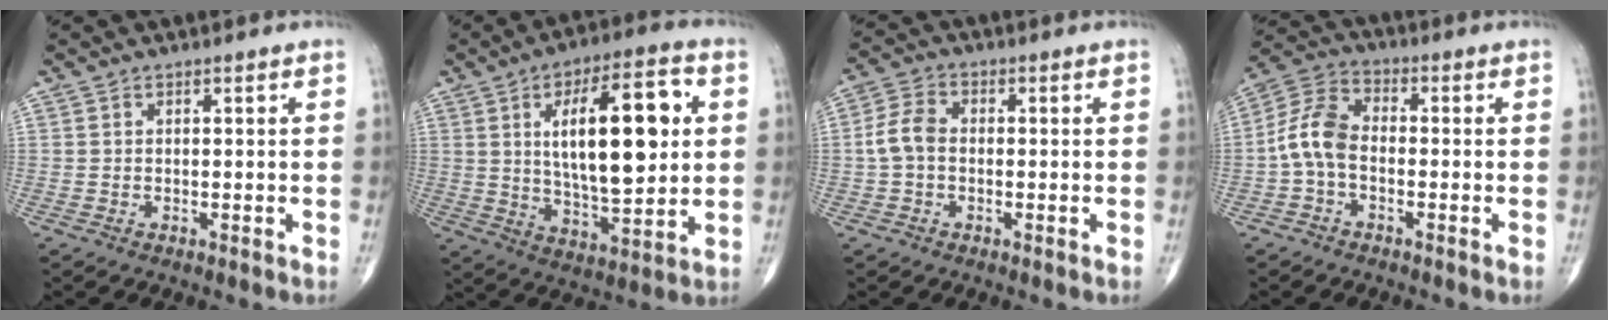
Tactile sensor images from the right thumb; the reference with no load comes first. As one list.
[{"total": 20.5, "force": [4.1, 7.8, 18.5], "torque": [-0.269, -0.006, 0.065]}, {"total": 5.4, "force": [-0.4, 3.8, 3.9], "torque": [-0.078, 0.017, -0.018]}, {"total": 8.3, "force": [-1.6, 5.2, 6.3], "torque": [-0.125, 0.029, -0.046]}]